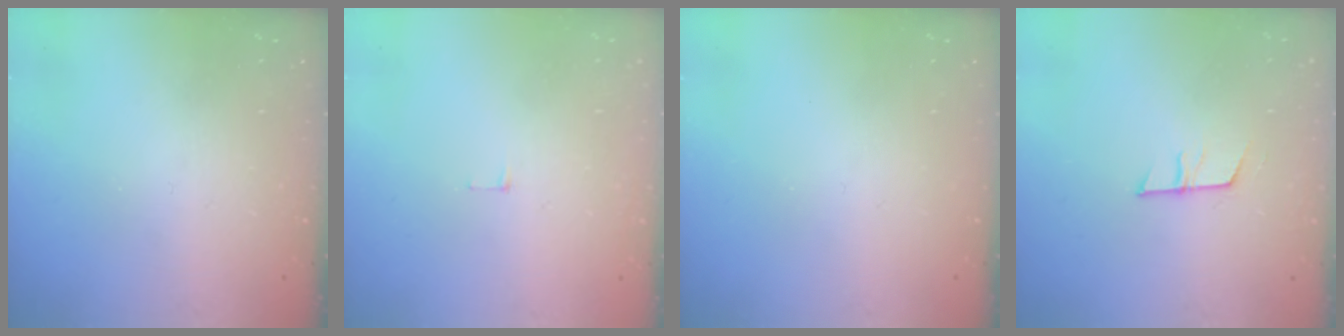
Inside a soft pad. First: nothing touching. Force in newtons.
{"total": 3.8, "press": 3.8, "slide": 0.3}
{"total": 0.0}
{"total": 7.2, "press": 7.1, "slide": 0.5}